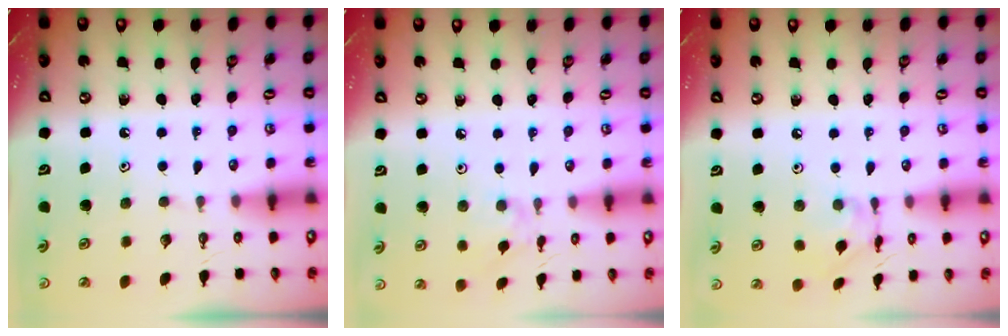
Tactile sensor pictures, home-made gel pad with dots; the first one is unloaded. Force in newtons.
{"total": 3.0, "press": 3.0, "slide": 0.3}
{"total": 5.2, "press": 5.2, "slide": 0.3}